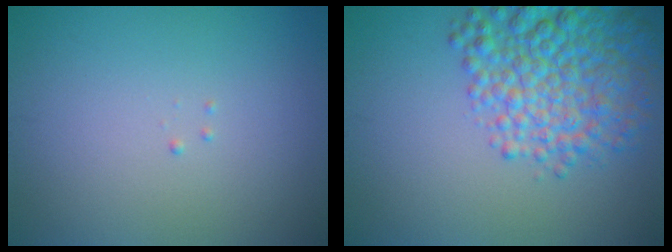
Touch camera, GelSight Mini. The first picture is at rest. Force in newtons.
{"total": 7.8, "press": 7.8, "slide": 0.3}